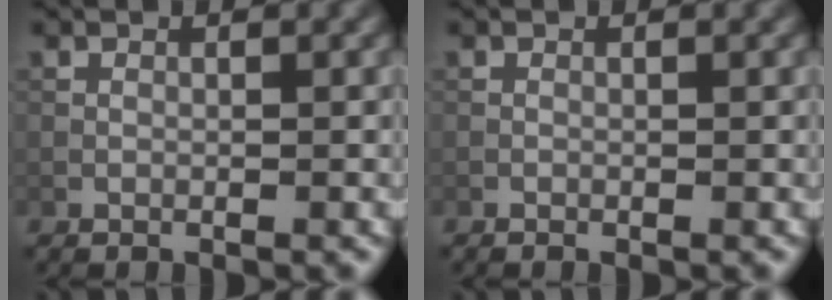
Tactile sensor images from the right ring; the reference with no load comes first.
{"total": 0.0}